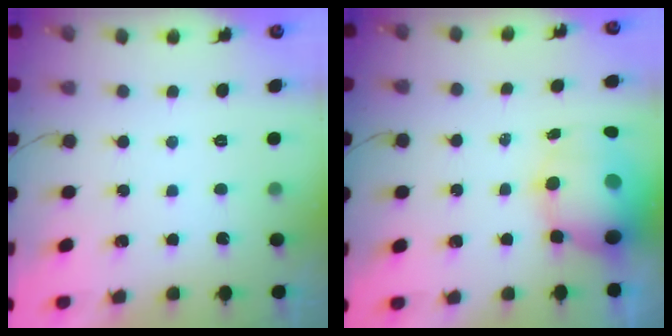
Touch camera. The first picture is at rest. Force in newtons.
{"total": 14.3, "press": 13.1, "slide": 5.8}